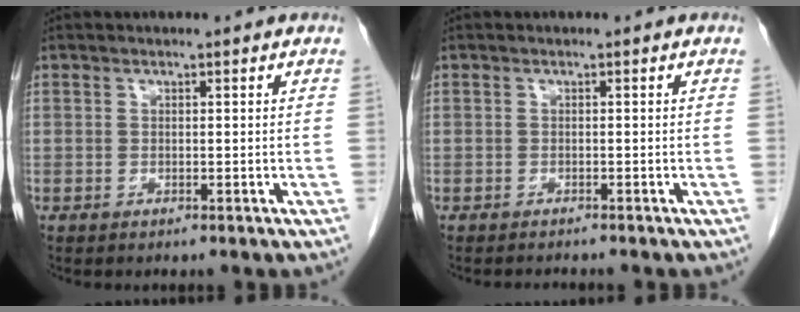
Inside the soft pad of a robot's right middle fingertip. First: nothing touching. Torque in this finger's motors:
{"motor_torque": [-0.08, 0.22, 0.02, -0.02]}